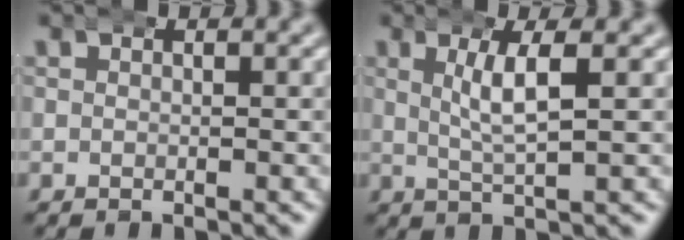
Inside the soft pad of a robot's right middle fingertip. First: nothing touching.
{"total": 3.1, "force": [0.9, 0.0, 3.0], "torque": [-0.056, 0.000, 0.020]}